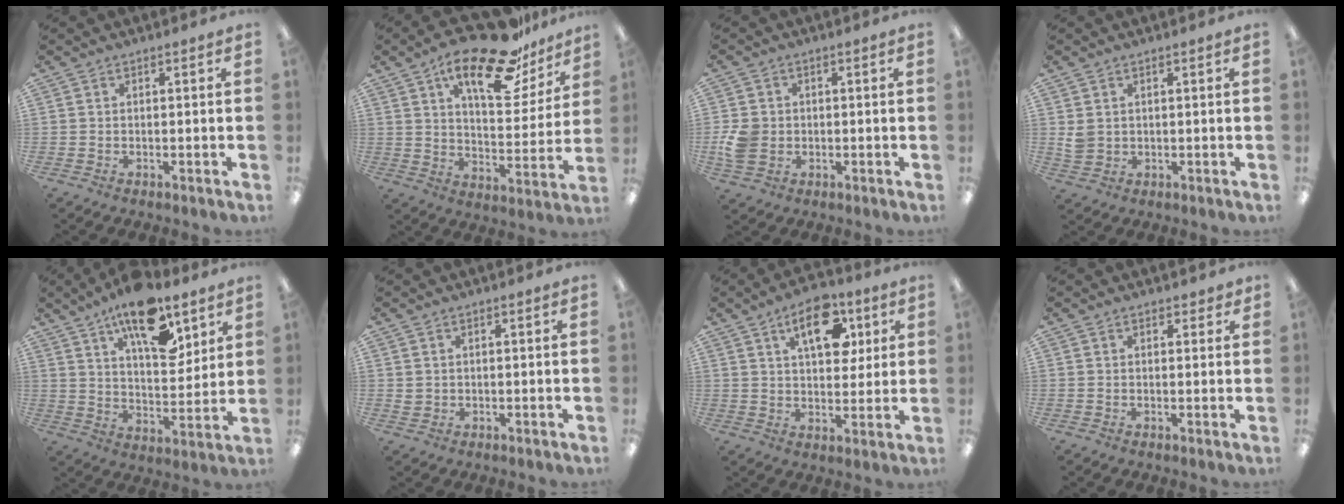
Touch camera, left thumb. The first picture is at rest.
{"total": 22.4, "force": [14.9, 8.9, 14.2], "torque": [-0.219, -0.082, 0.248]}
{"total": 6.4, "force": [-0.8, 5.6, 3.0], "torque": [-0.065, 0.007, -0.012]}
{"total": 3.3, "force": [1.0, 2.8, 1.2], "torque": [-0.018, 0.001, 0.020]}
{"total": 17.6, "force": [11.0, 7.8, 11.3], "torque": [-0.175, -0.050, 0.184]}
{"total": 1.6, "force": [0.6, 1.5, 0.2], "torque": [0.001, 0.000, 0.008]}
{"total": 13.1, "force": [6.1, 7.0, 9.1], "torque": [-0.116, -0.018, 0.099]}
{"total": 1.6, "force": [1.0, 1.0, 0.7], "torque": [-0.006, 0.000, 0.017]}